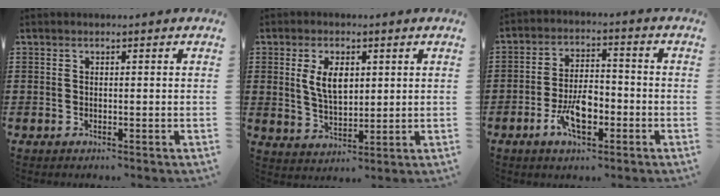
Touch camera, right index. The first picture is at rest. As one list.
[{"total": 5.9, "force": [1.5, 3.2, 4.8], "torque": [-0.094, 0.007, 0.023]}, {"total": 7.3, "force": [-3.0, 3.5, 5.7], "torque": [-0.118, 0.004, -0.056]}]